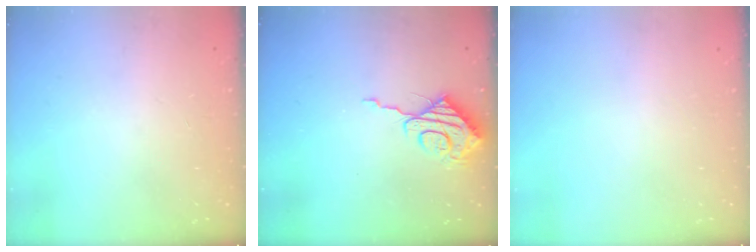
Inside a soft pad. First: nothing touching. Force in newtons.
{"total": 9.5, "press": 9.5, "slide": 0.7}
{"total": 0.0}